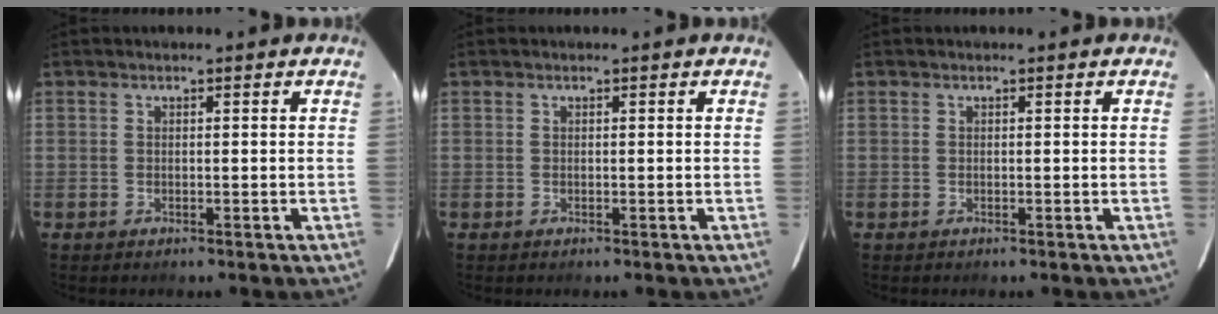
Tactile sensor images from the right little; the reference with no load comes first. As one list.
[{"total": 0.0}, {"total": 0.0}]